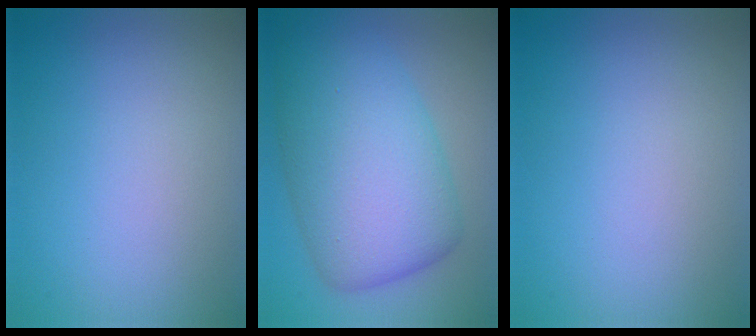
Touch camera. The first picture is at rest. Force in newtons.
{"total": 10.9, "press": 10.9, "slide": 0.1}
{"total": 0.0}